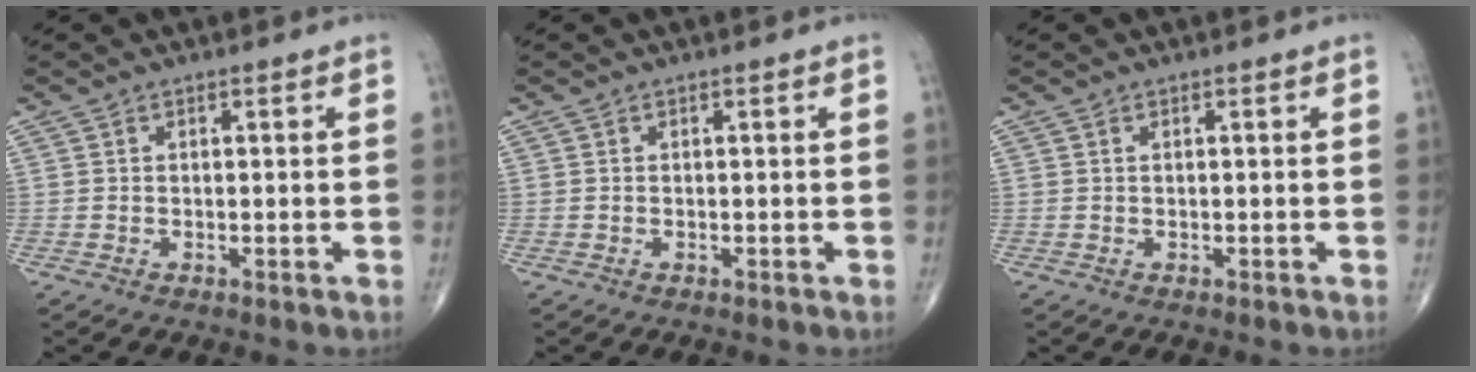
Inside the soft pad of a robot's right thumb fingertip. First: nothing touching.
{"total": 0.0}
{"total": 0.0}